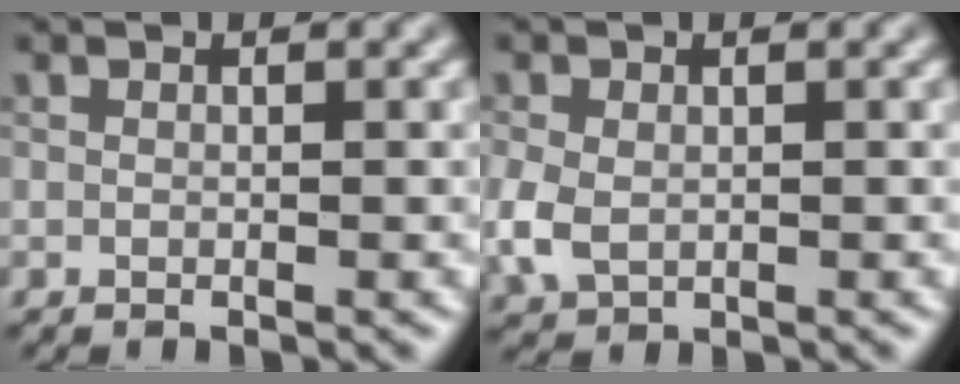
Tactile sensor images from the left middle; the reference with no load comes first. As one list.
[{"total": 3.2, "force": [-0.5, 2.4, 2.0], "torque": [-0.054, -0.007, -0.011]}]